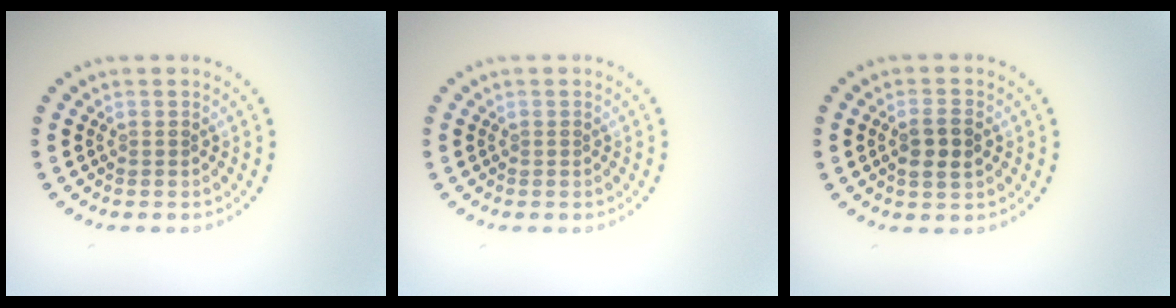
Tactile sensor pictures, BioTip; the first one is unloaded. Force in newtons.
{"total": 0.0}
{"total": 2.6, "press": 2.5, "slide": 0.6}